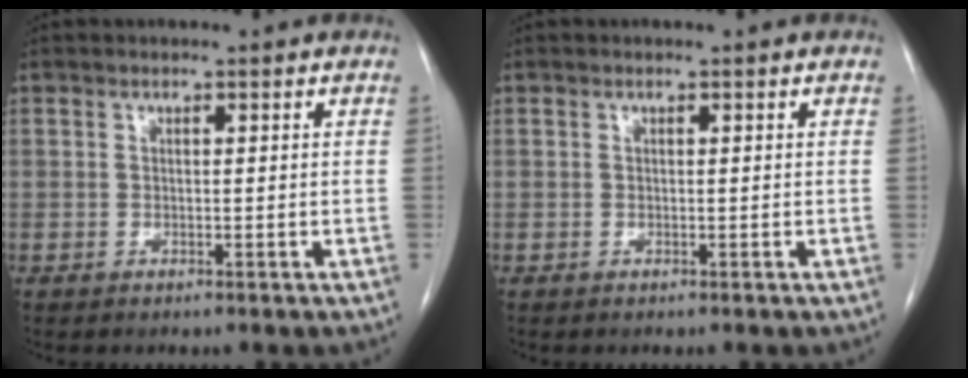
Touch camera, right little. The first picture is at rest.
{"total": 0.0}